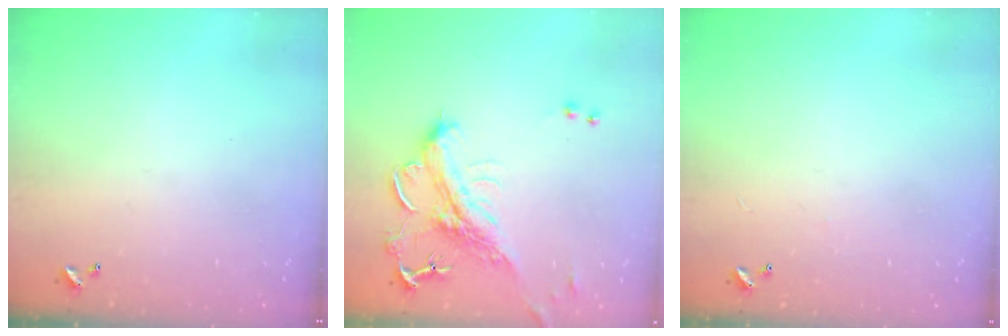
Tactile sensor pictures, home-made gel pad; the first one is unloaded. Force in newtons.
{"total": 2.3, "press": 1.9, "slide": 1.3}
{"total": 2.1, "press": 2.0, "slide": 0.3}